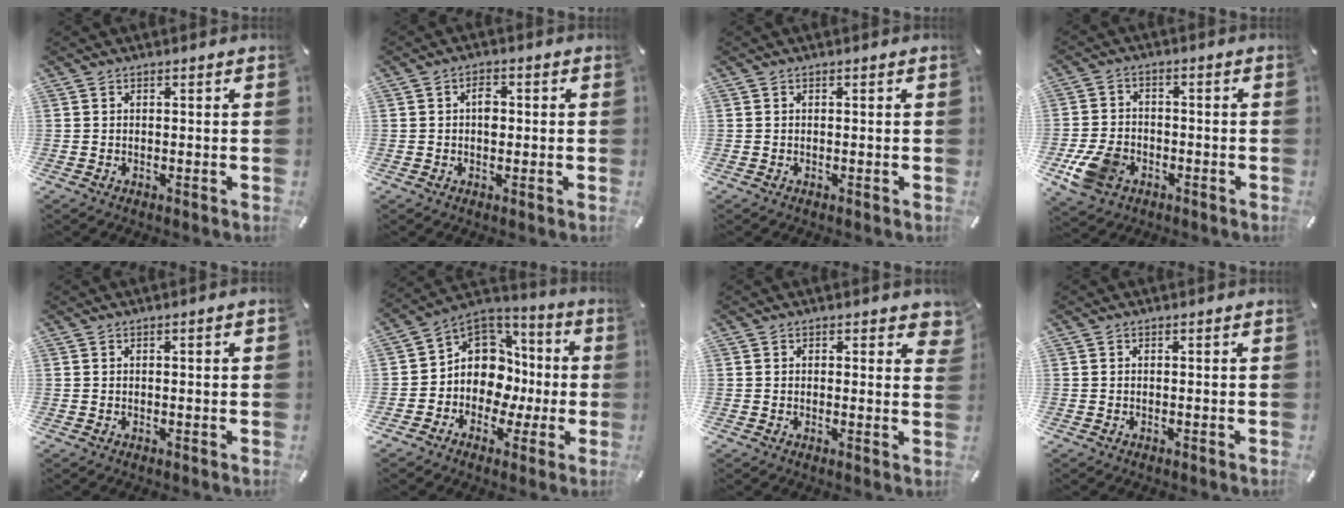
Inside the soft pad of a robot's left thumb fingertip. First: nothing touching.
{"total": 3.1, "force": [0.1, 2.1, 2.3], "torque": [-0.030, 0.000, -0.004]}
{"total": 0.0}
{"total": 8.8, "force": [-3.8, 6.4, 4.7], "torque": [-0.101, 0.012, -0.070]}
{"total": 1.3, "force": [0.2, 0.2, 1.3], "torque": [-0.024, 0.001, 0.002]}
{"total": 11.8, "force": [-0.8, 10.8, 4.7], "torque": [-0.098, -0.018, -0.006]}
{"total": 1.8, "force": [1.1, 1.0, 1.0], "torque": [0.001, -0.005, 0.014]}
{"total": 0.0}